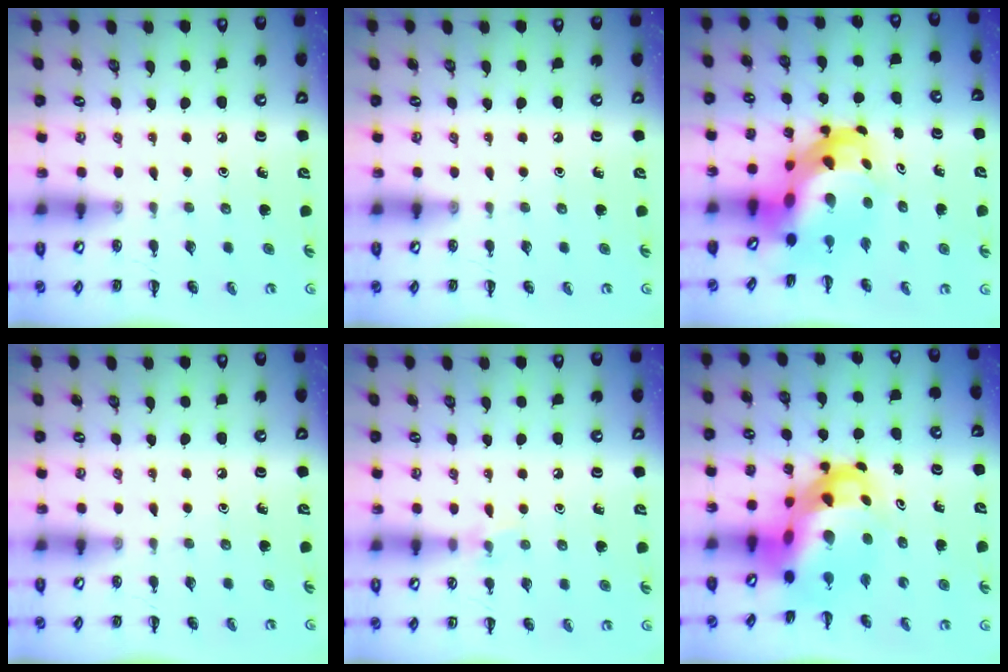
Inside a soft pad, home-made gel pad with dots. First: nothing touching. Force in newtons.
{"total": 0.0}
{"total": 8.0, "press": 7.6, "slide": 2.4}
{"total": 0.0}
{"total": 5.3, "press": 5.1, "slide": 1.4}
{"total": 10.0, "press": 9.7, "slide": 2.6}